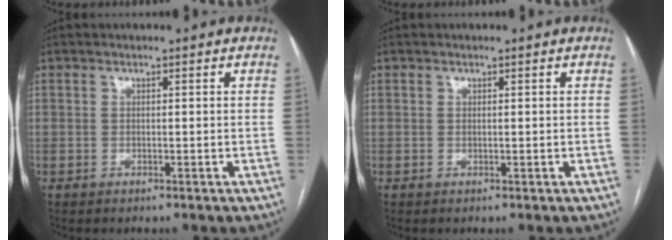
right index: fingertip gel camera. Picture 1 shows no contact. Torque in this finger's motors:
{"motor_torque": [0.00, 0.00, 0.00, 0.00]}